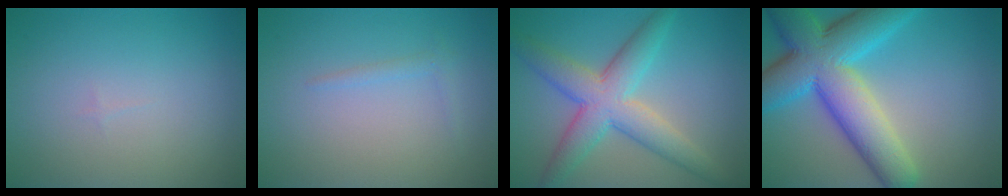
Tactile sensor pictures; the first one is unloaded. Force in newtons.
{"total": 0.9, "press": 0.9, "slide": 0.0}
{"total": 6.5, "press": 6.5, "slide": 0.3}
{"total": 11.6, "press": 11.6, "slide": 0.1}